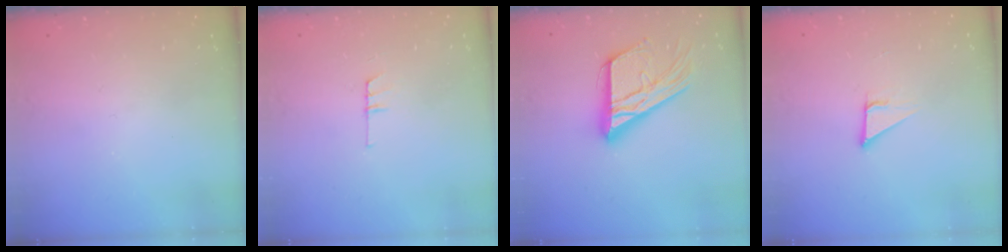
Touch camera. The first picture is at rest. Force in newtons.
{"total": 4.8, "press": 4.8, "slide": 0.4}
{"total": 17.5, "press": 17.4, "slide": 1.4}
{"total": 2.8, "press": 2.8, "slide": 0.2}